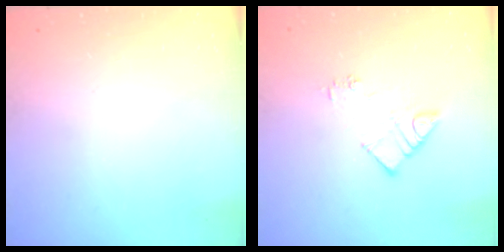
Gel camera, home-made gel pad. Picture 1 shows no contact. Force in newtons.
{"total": 7.7, "press": 7.7, "slide": 0.2}